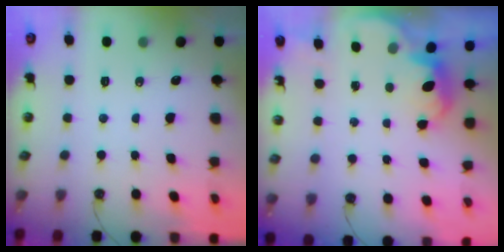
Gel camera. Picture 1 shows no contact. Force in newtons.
{"total": 2.3, "press": 2.2, "slide": 0.6}